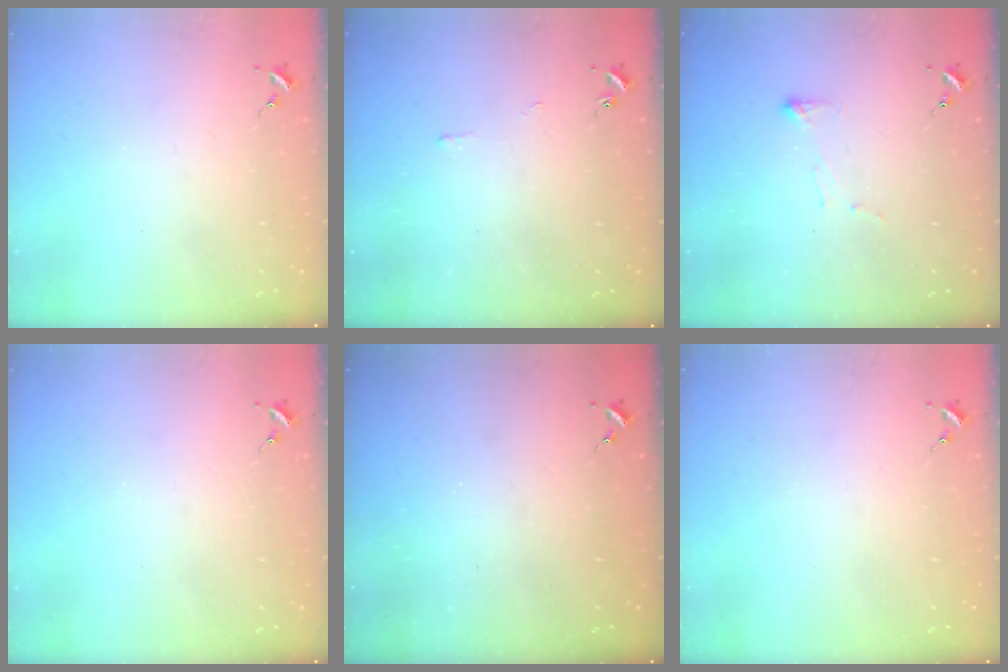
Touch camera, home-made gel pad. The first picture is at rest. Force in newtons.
{"total": 2.5, "press": 2.5, "slide": 0.5}
{"total": 4.6, "press": 4.6, "slide": 0.4}
{"total": 0.0}
{"total": 0.0}
{"total": 0.0}